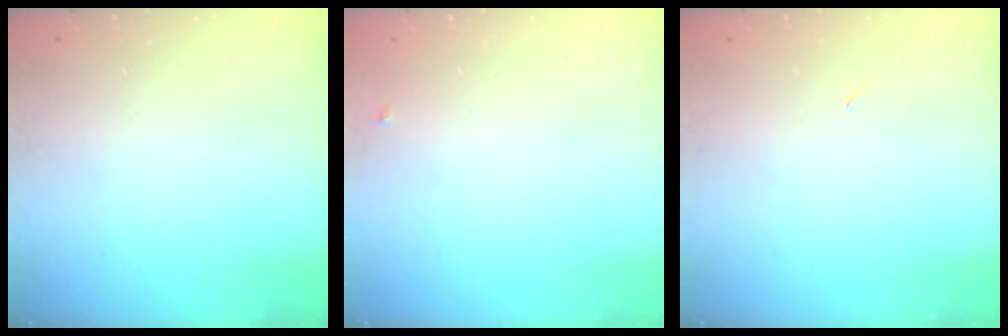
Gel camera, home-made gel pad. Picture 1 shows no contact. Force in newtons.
{"total": 2.7, "press": 2.7, "slide": 0.4}
{"total": 2.3, "press": 2.0, "slide": 1.2}